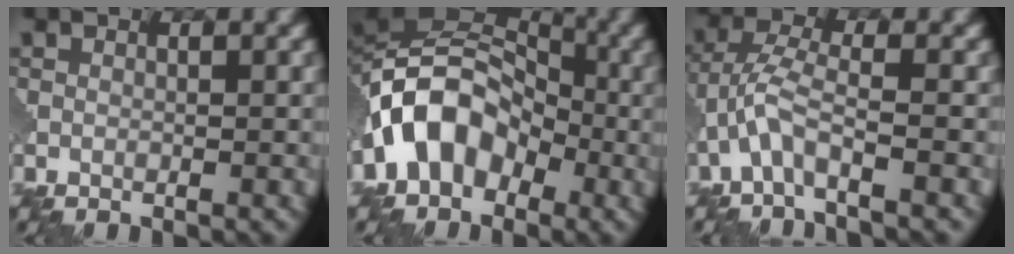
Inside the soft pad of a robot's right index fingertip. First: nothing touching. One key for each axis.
{"total": 8.7, "fx": -2.8, "fy": 6.3, "fz": 5.3, "tx": -0.080, "ty": 0.016, "tz": -0.073}
{"total": 3.7, "fx": -2.0, "fy": 0.8, "fz": 2.9, "tx": -0.067, "ty": 0.009, "tz": -0.052}